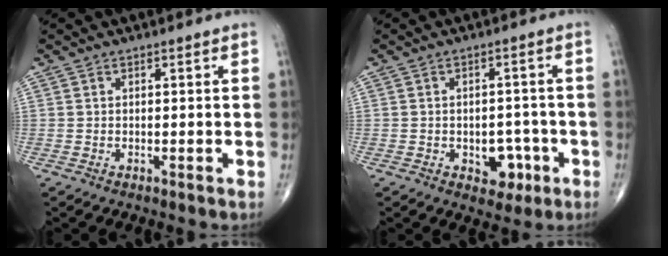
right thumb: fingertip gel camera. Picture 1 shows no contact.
{"total": 5.6, "force": [-2.1, 3.8, 3.5], "torque": [-0.018, 0.017, -0.022]}